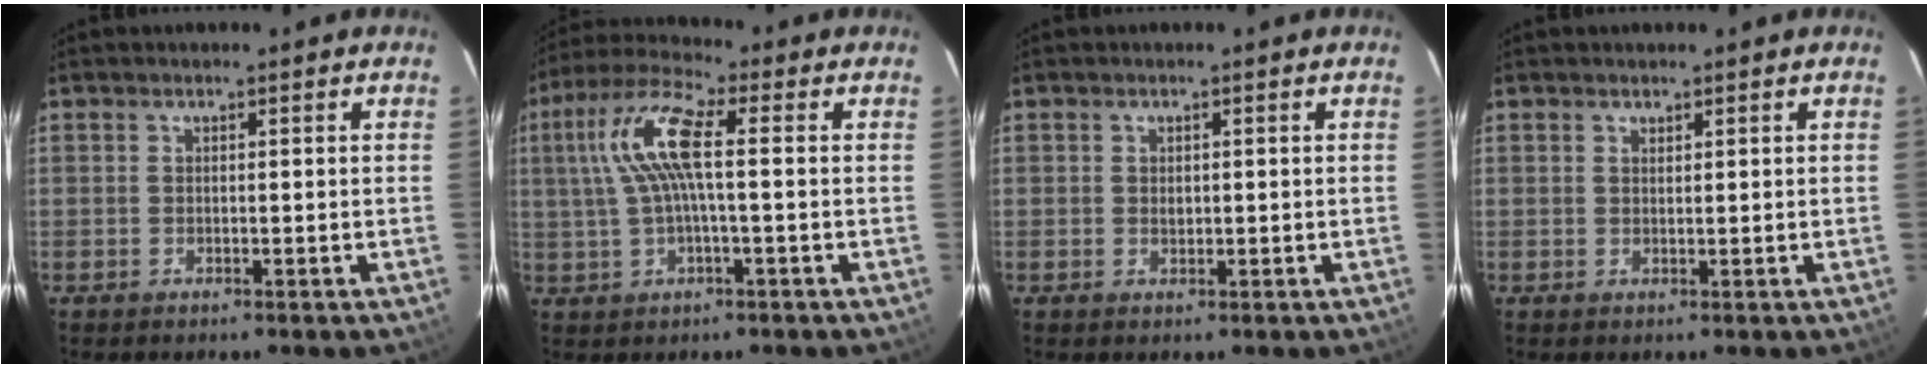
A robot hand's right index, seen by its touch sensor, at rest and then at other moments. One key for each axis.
{"total": 10.5, "fx": 1.1, "fy": 2.6, "fz": 10.1, "tx": -0.204, "ty": 0.017, "tz": 0.022}
{"total": 1.1, "fx": 0.1, "fy": 0.9, "fz": 0.6, "tx": -0.008, "ty": 0.002, "tz": 0.003}
{"total": 0.7, "fx": 0.6, "fy": 0.4, "fz": 0.1, "tx": -0.002, "ty": 0.001, "tz": 0.011}